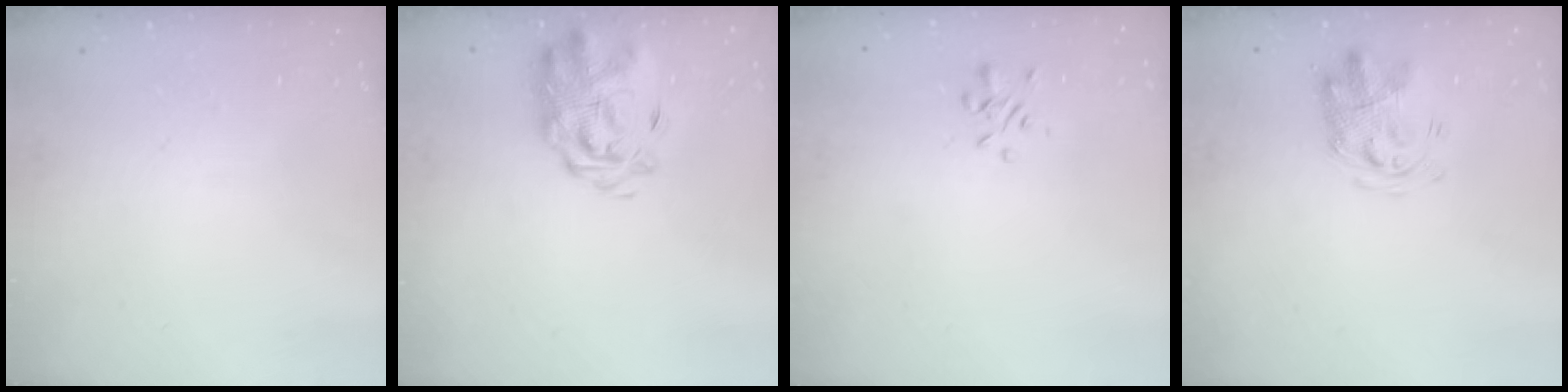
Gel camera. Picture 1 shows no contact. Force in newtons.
{"total": 4.3, "press": 4.1, "slide": 1.3}
{"total": 0.9, "press": 0.7, "slide": 0.5}
{"total": 3.3, "press": 3.2, "slide": 0.8}